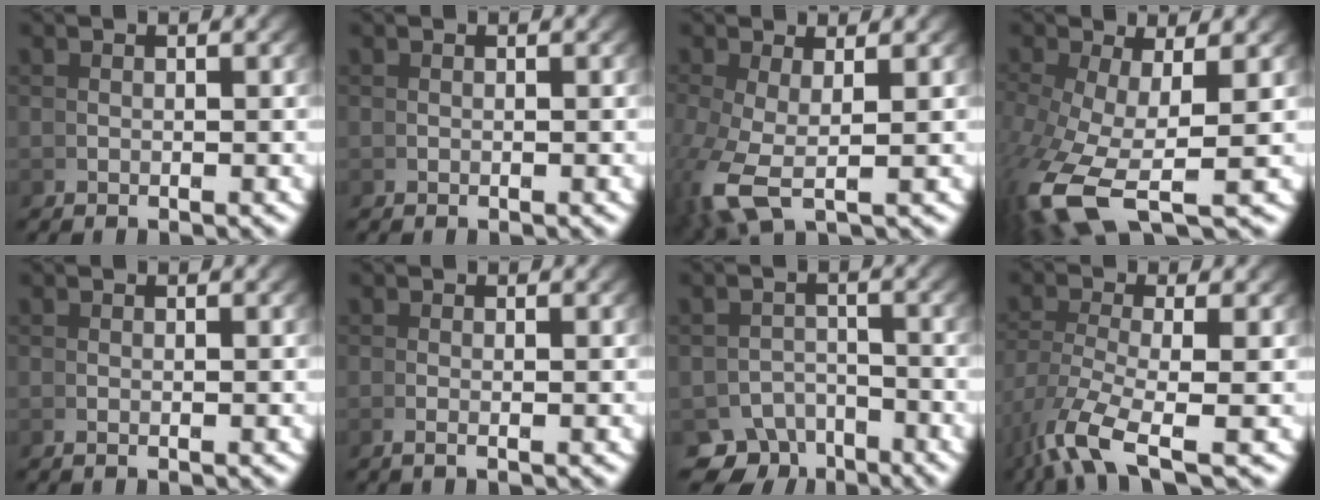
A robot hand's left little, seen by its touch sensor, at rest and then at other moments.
{"total": 0.0}
{"total": 4.5, "force": [-0.6, 2.3, 3.9], "torque": [-0.114, -0.037, 0.010]}
{"total": 7.0, "force": [-2.6, 3.4, 5.5], "torque": [-0.149, -0.048, -0.017]}
{"total": 0.0}
{"total": 0.7, "force": [-0.3, 0.1, 0.7], "torque": [-0.025, -0.007, -0.004]}
{"total": 6.5, "force": [-5.4, 3.4, 1.4], "torque": [0.008, -0.029, -0.086]}
{"total": 4.9, "force": [-2.6, 1.3, 3.9], "torque": [-0.092, -0.037, -0.021]}